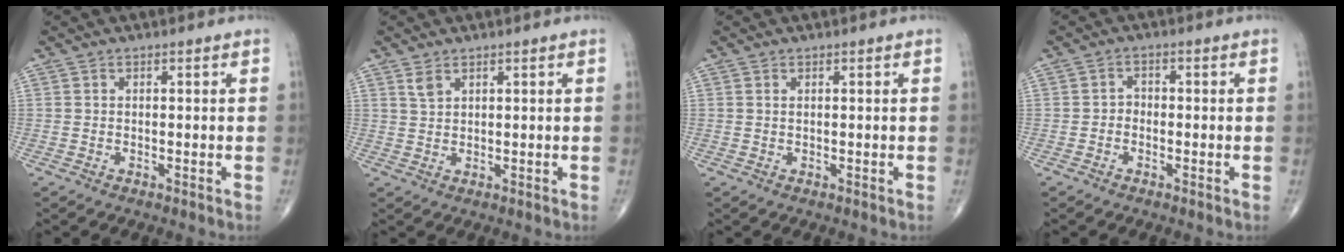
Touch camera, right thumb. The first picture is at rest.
{"total": 2.0, "force": [1.4, 0.9, 1.1], "torque": [-0.019, -0.002, 0.033]}
{"total": 0.0}
{"total": 1.7, "force": [-0.7, 1.4, 0.8], "torque": [-0.001, 0.010, -0.018]}